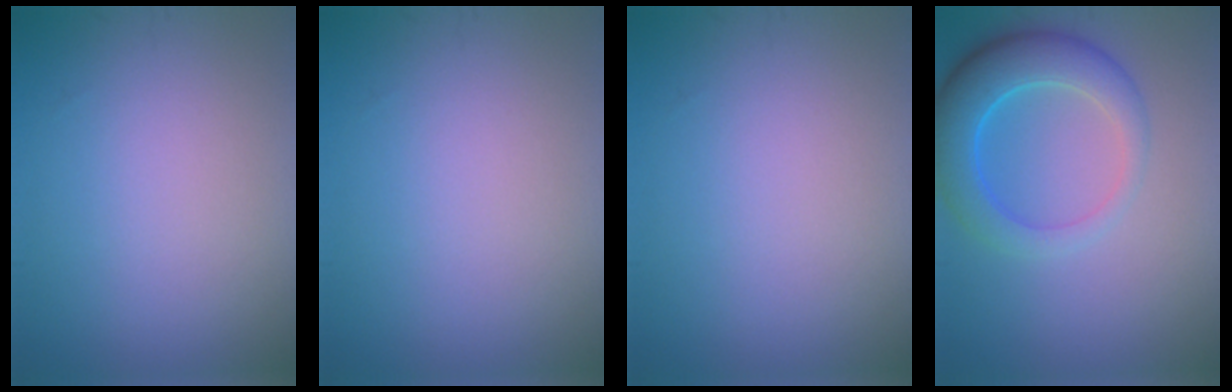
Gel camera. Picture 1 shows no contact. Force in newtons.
{"total": 0.0}
{"total": 0.0}
{"total": 5.8, "press": 5.7, "slide": 0.3}